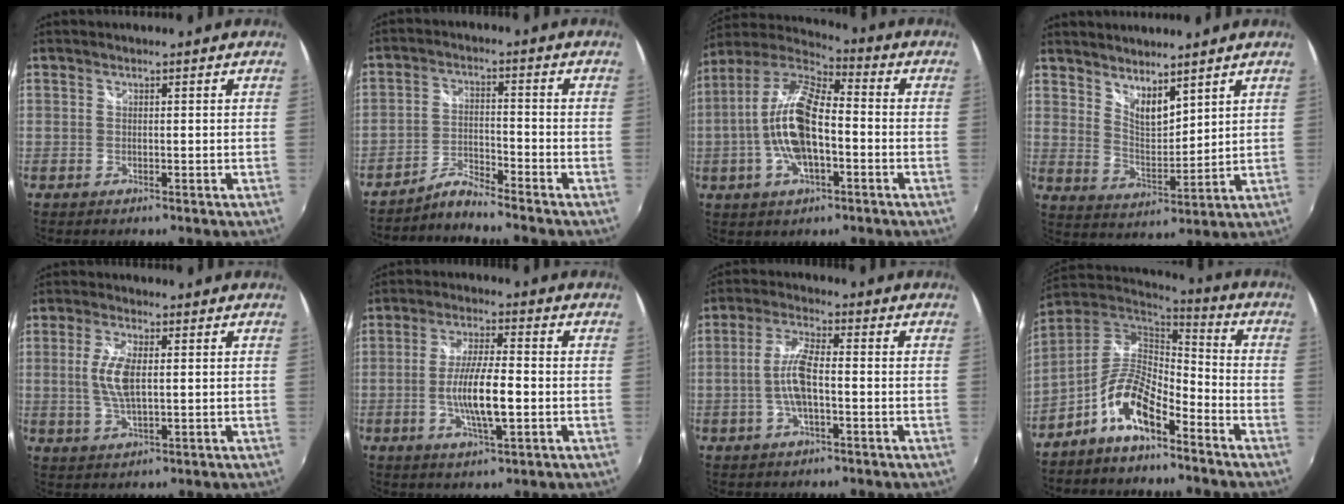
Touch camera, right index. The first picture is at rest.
{"total": 4.4, "force": [-4.3, -0.8, 0.5], "torque": [-0.018, 0.010, -0.085]}
{"total": 15.0, "force": [-2.8, 6.0, 13.5], "torque": [-0.268, 0.007, -0.058]}
{"total": 7.2, "force": [5.7, 2.3, 3.7], "torque": [-0.055, -0.007, 0.104]}
{"total": 6.5, "force": [0.6, 2.6, 5.9], "torque": [-0.120, 0.000, 0.014]}
{"total": 9.6, "force": [-2.0, 1.9, 9.2], "torque": [-0.174, -0.006, -0.036]}
{"total": 7.1, "force": [-1.5, 2.0, 6.6], "torque": [-0.135, 0.006, -0.029]}
{"total": 10.9, "force": [-6.6, 4.0, 7.8], "torque": [-0.163, 0.012, -0.125]}